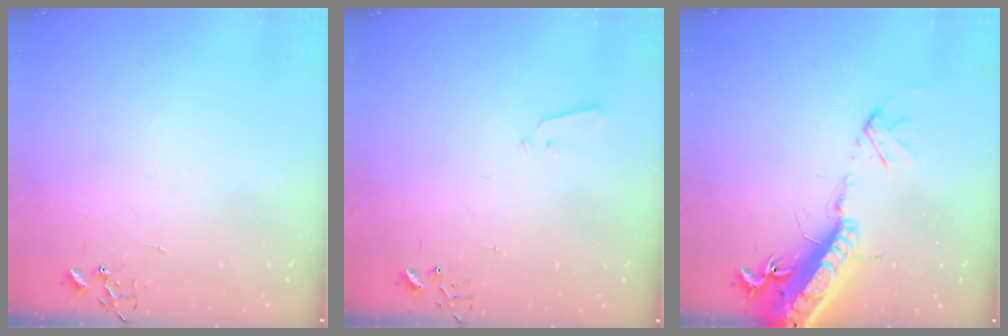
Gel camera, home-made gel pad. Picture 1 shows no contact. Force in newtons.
{"total": 3.0, "press": 2.9, "slide": 0.7}
{"total": 20.9, "press": 20.3, "slide": 4.9}